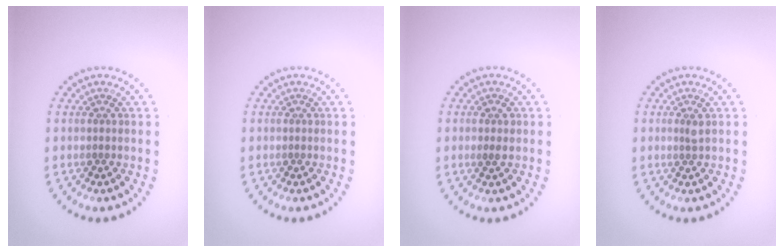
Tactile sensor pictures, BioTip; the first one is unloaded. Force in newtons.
{"total": 0.0}
{"total": 1.2, "press": 1.2, "slide": 0.1}
{"total": 0.8, "press": 0.5, "slide": 0.6}